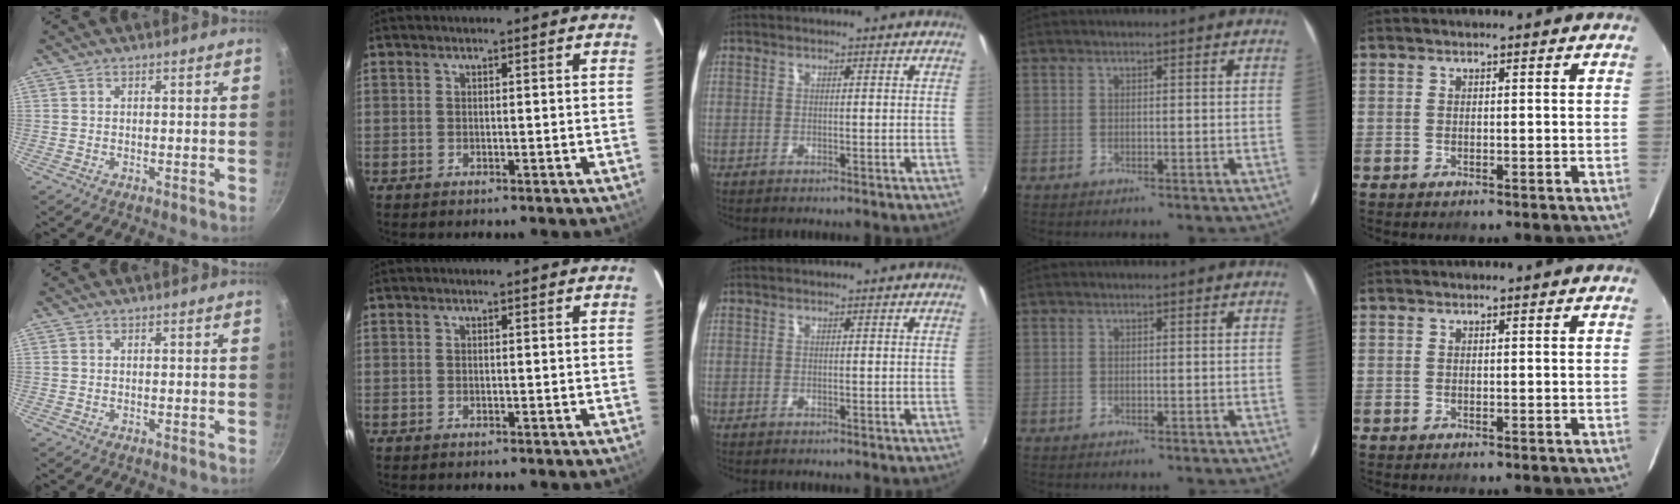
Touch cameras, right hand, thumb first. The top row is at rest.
{}